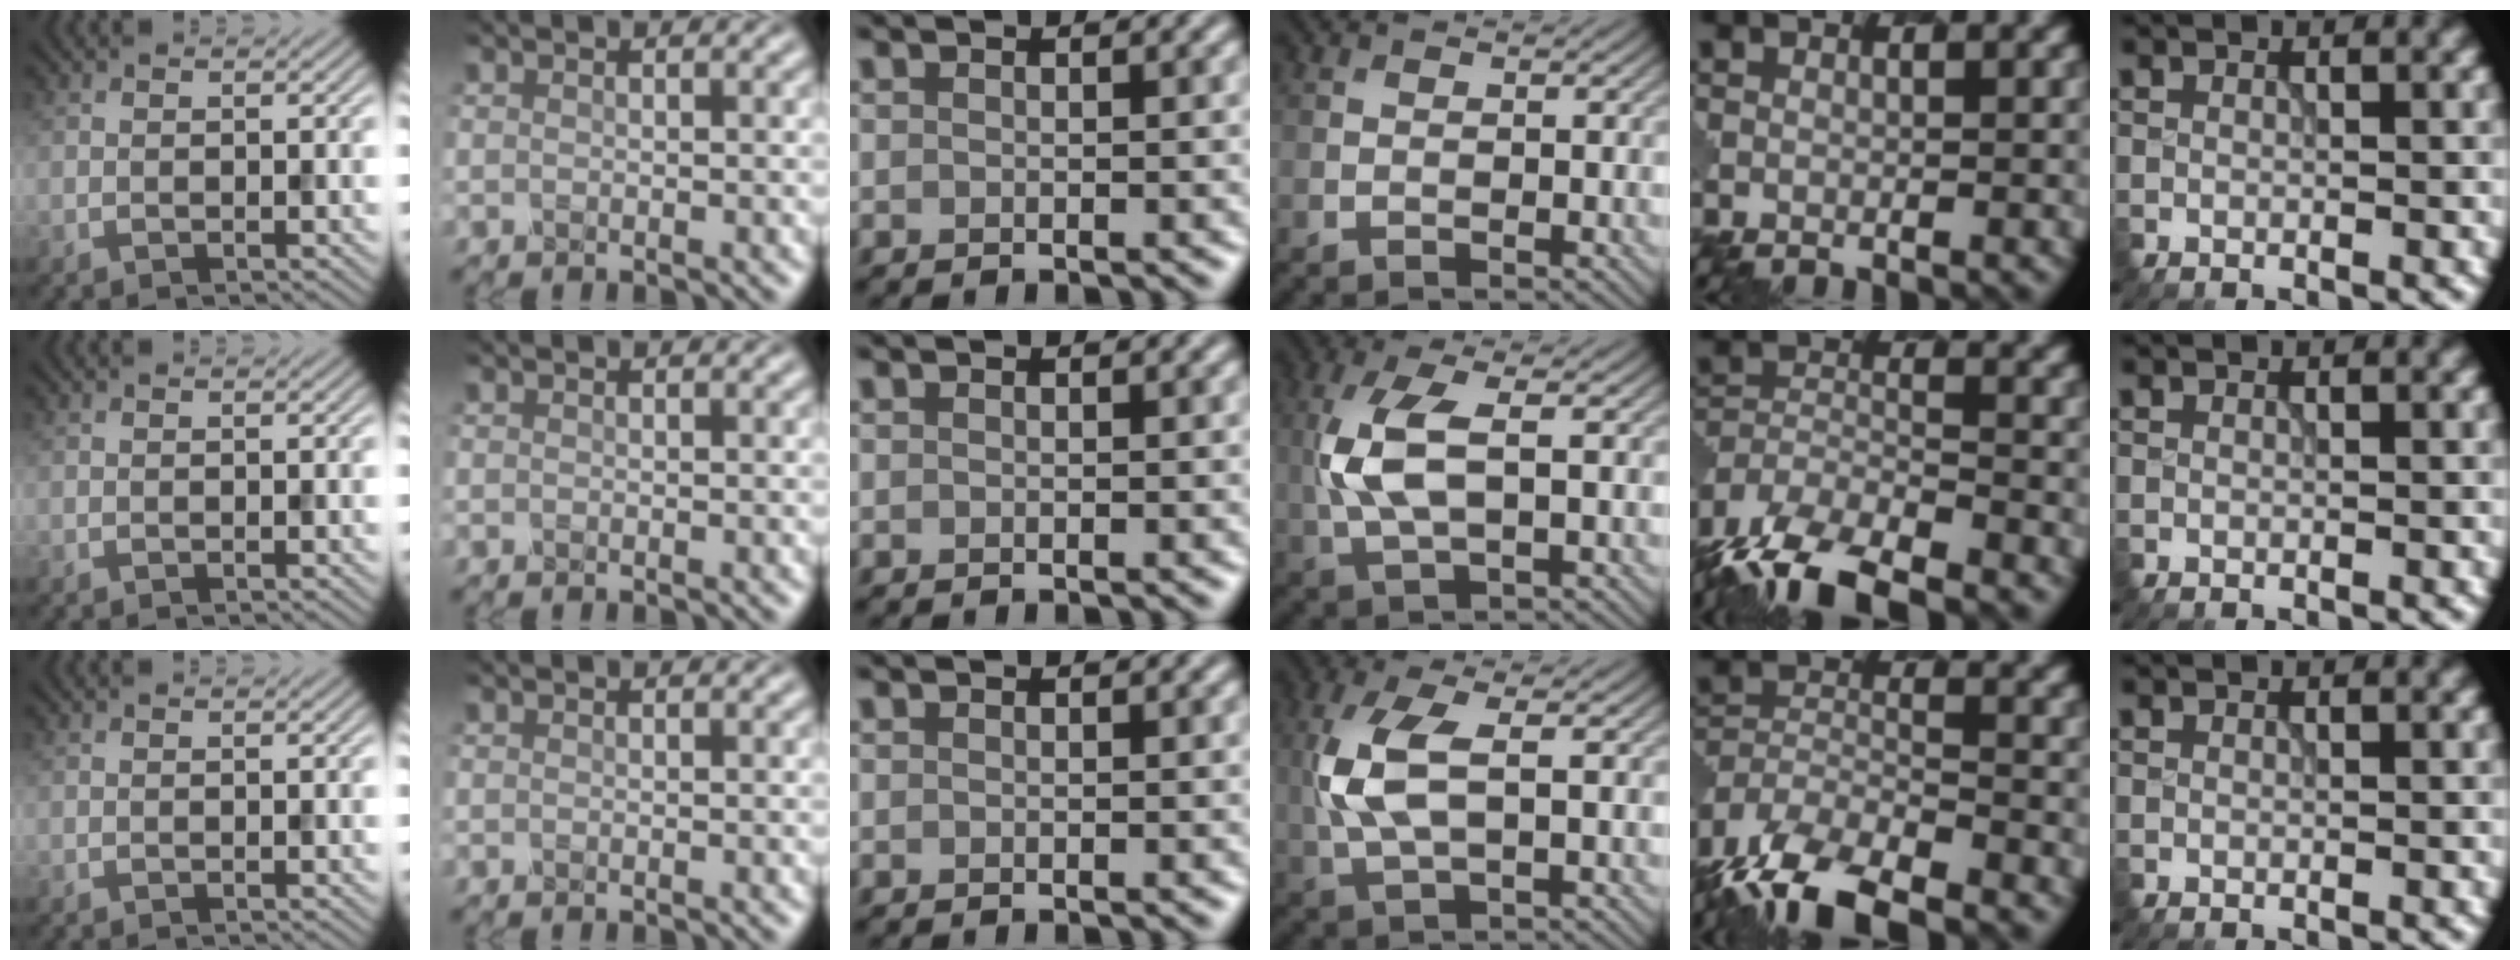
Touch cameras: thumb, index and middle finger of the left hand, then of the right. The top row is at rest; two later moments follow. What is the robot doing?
{"motion": "extract", "object": "pen bag"}